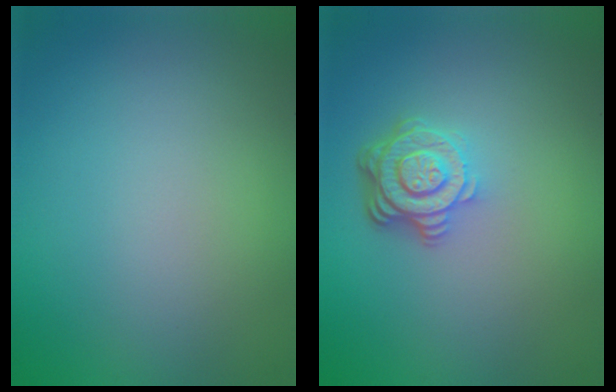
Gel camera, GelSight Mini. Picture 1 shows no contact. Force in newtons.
{"total": 4.6, "press": 3.3, "slide": 3.1}